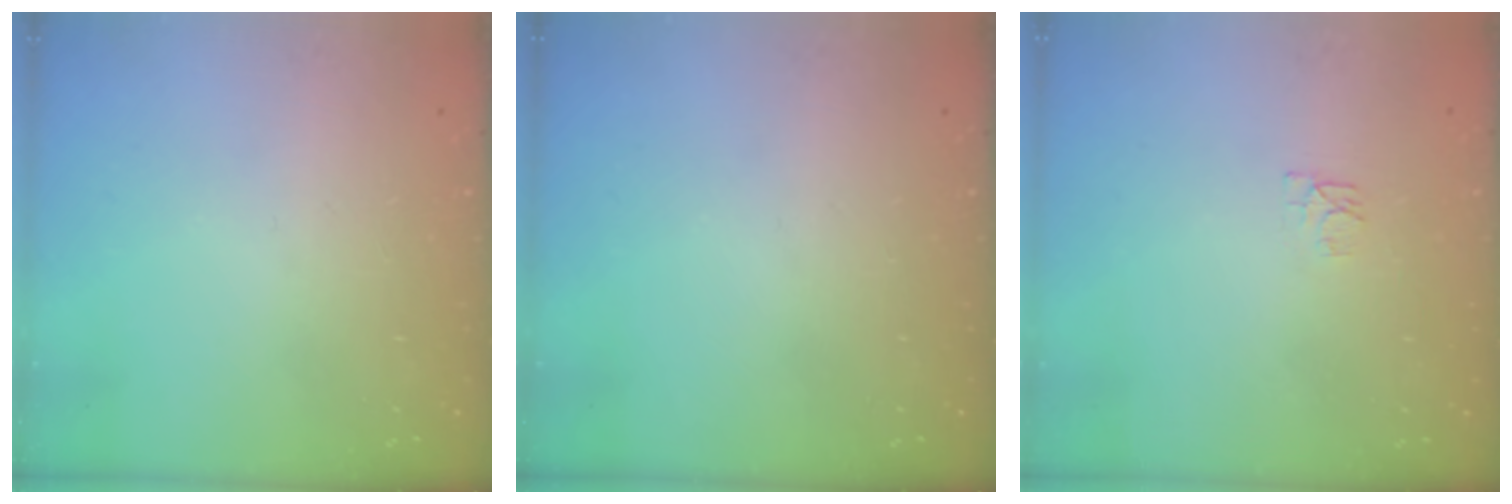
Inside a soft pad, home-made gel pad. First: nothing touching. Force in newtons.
{"total": 0.0}
{"total": 4.4, "press": 4.4, "slide": 0.7}